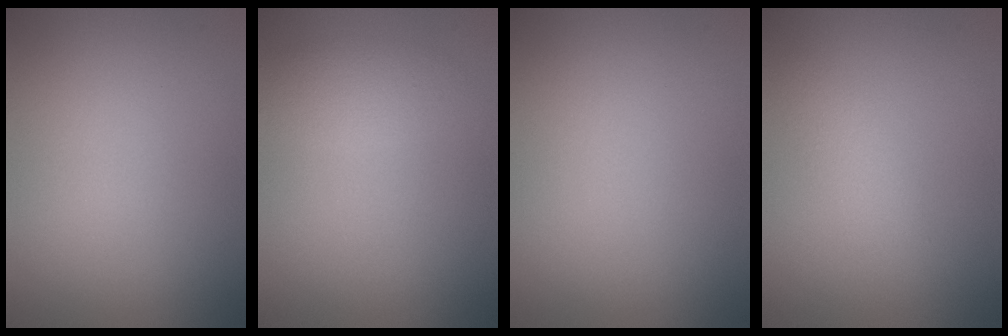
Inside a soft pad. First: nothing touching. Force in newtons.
{"total": 2.0, "press": 2.0, "slide": 0.0}
{"total": 0.0}
{"total": 1.6, "press": 1.6, "slide": 0.1}